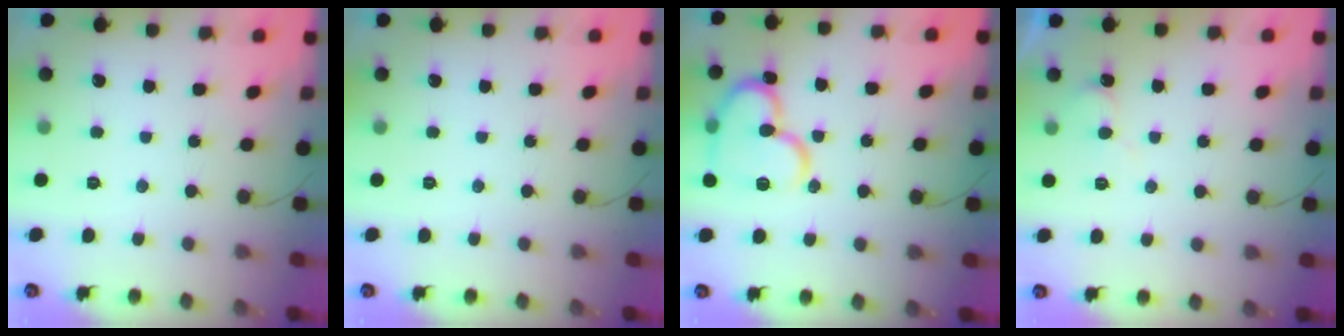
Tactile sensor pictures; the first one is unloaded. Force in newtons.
{"total": 0.0}
{"total": 16.6, "press": 16.5, "slide": 2.3}
{"total": 4.7, "press": 4.6, "slide": 0.5}